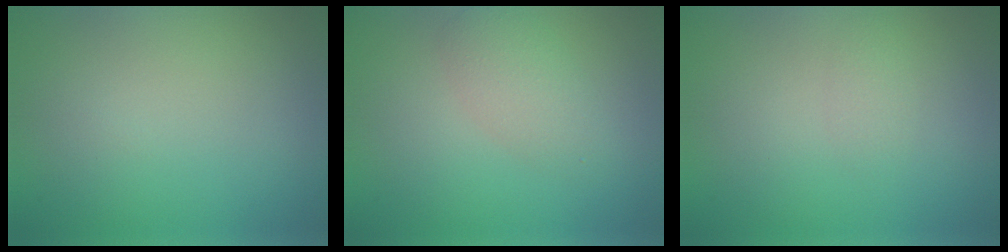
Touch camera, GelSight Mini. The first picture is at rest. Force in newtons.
{"total": 2.6, "press": 2.6, "slide": 0.1}
{"total": 1.0, "press": 1.0, "slide": 0.0}